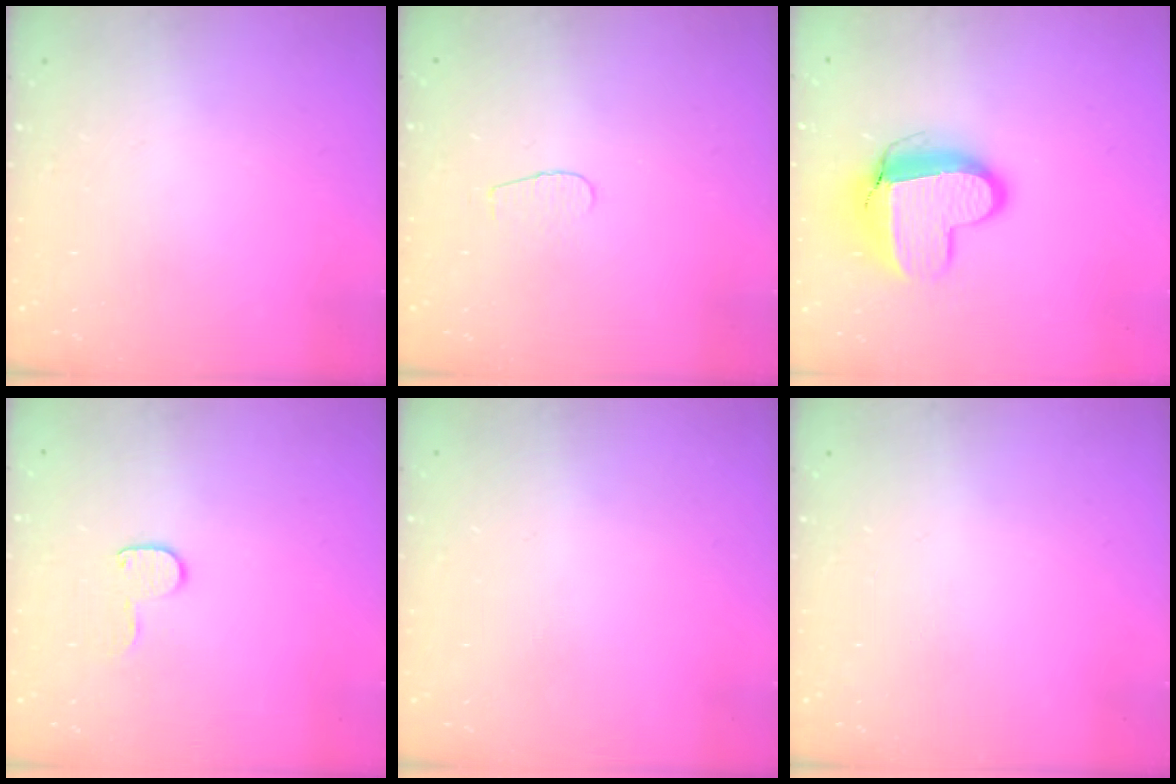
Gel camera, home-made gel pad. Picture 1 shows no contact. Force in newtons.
{"total": 3.1, "press": 3.1, "slide": 0.3}
{"total": 11.6, "press": 11.6, "slide": 0.6}
{"total": 4.5, "press": 4.5, "slide": 0.5}
{"total": 0.6, "press": 0.6, "slide": 0.2}
{"total": 0.0}